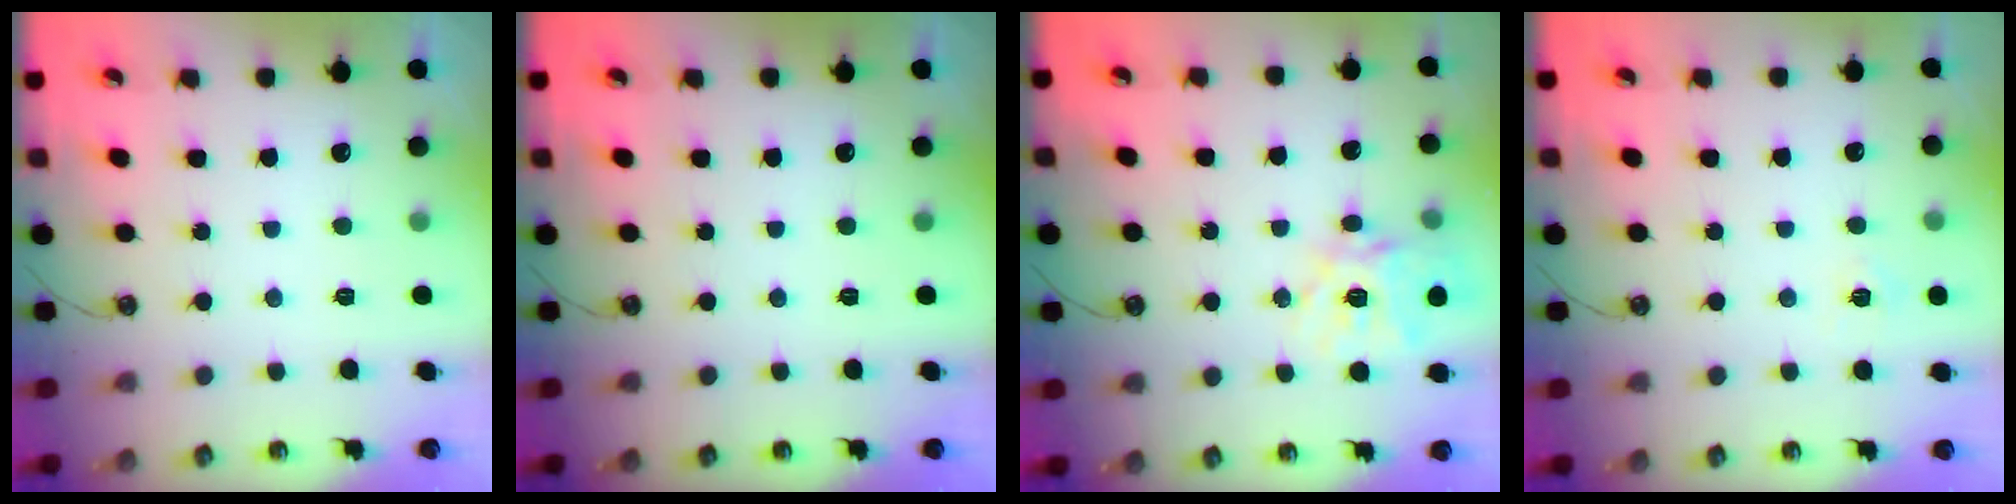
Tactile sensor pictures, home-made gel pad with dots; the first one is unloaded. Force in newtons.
{"total": 0.0}
{"total": 16.6, "press": 16.4, "slide": 2.3}
{"total": 3.7, "press": 3.7, "slide": 0.4}